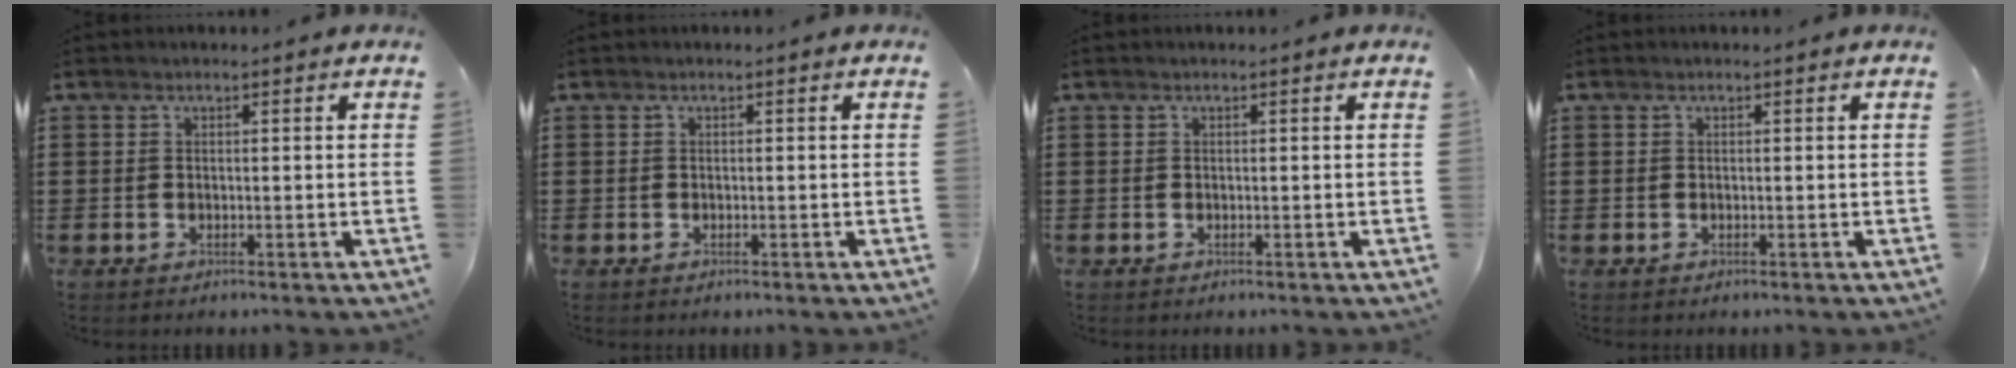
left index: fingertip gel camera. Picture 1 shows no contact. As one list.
[{"total": 0.0}, {"total": 0.0}, {"total": 0.0}]